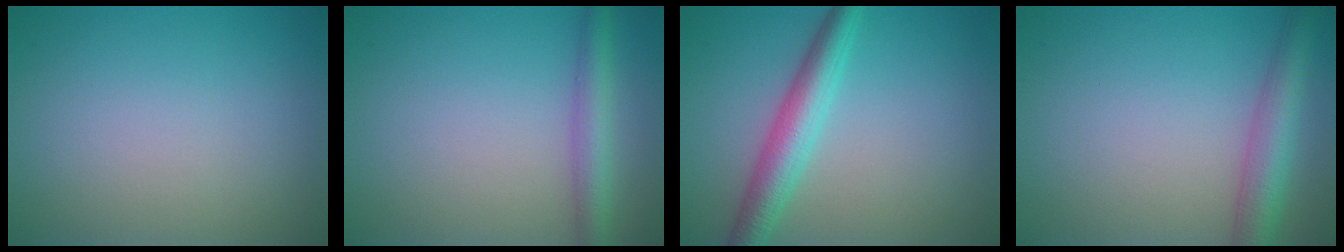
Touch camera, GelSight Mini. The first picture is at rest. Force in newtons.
{"total": 3.1, "press": 3.1, "slide": 0.1}
{"total": 4.4, "press": 4.4, "slide": 0.1}
{"total": 4.5, "press": 4.5, "slide": 0.2}